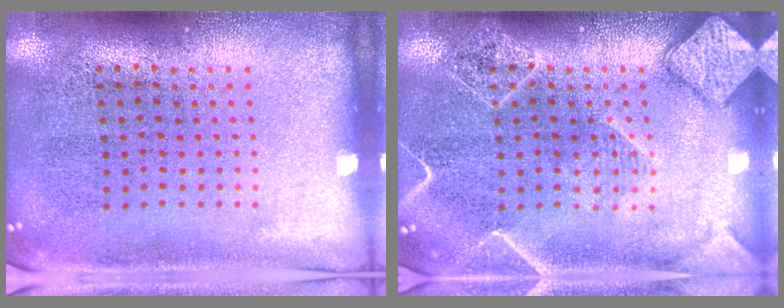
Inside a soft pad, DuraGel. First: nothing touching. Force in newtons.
{"total": 3.3, "press": 3.3, "slide": 0.4}